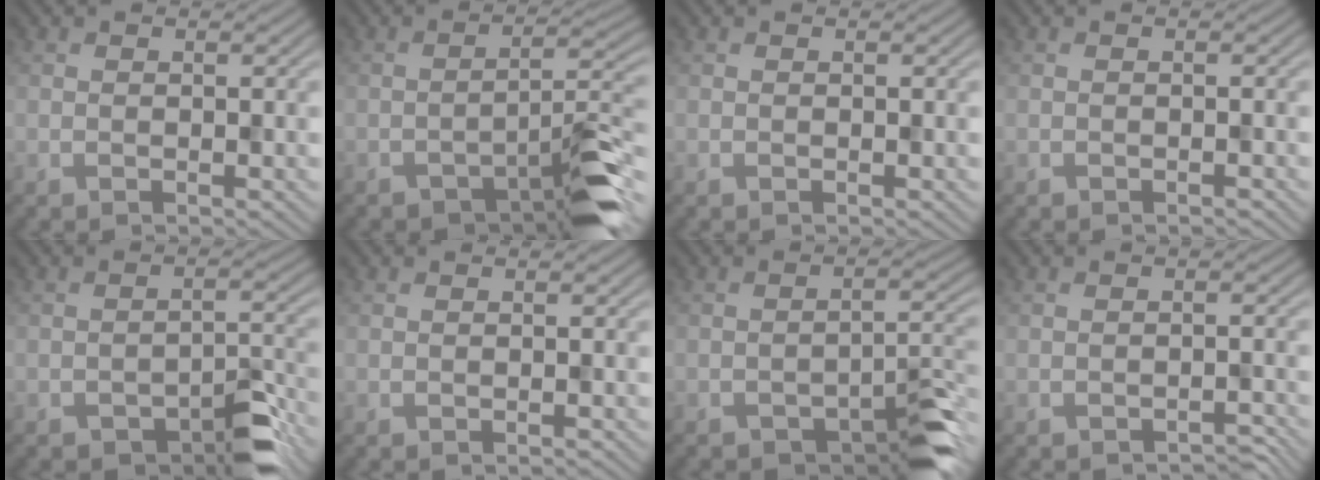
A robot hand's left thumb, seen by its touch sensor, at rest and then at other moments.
{"total": 6.9, "force": [-4.6, 1.6, 4.9], "torque": [-0.065, 0.011, -0.075]}
{"total": 0.0}
{"total": 0.6, "force": [-0.5, 0.1, 0.2], "torque": [-0.001, 0.000, -0.007]}
{"total": 5.2, "force": [-3.4, 2.0, 3.4], "torque": [-0.044, 0.009, -0.050]}
{"total": 0.0}
{"total": 6.1, "force": [-4.1, 1.9, 4.0], "torque": [-0.048, 0.005, -0.060]}
{"total": 1.5, "force": [-1.4, 0.2, 0.5], "torque": [-0.002, 0.003, -0.022]}